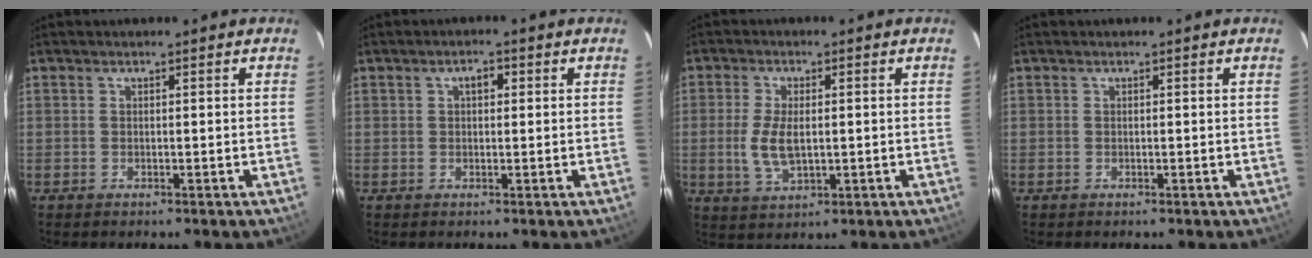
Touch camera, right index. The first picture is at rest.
{"total": 2.0, "force": [0.6, 1.3, 1.4], "torque": [-0.022, 0.010, 0.008]}
{"total": 6.8, "force": [-0.5, 3.3, 6.0], "torque": [-0.127, -0.007, -0.006]}
{"total": 0.0}